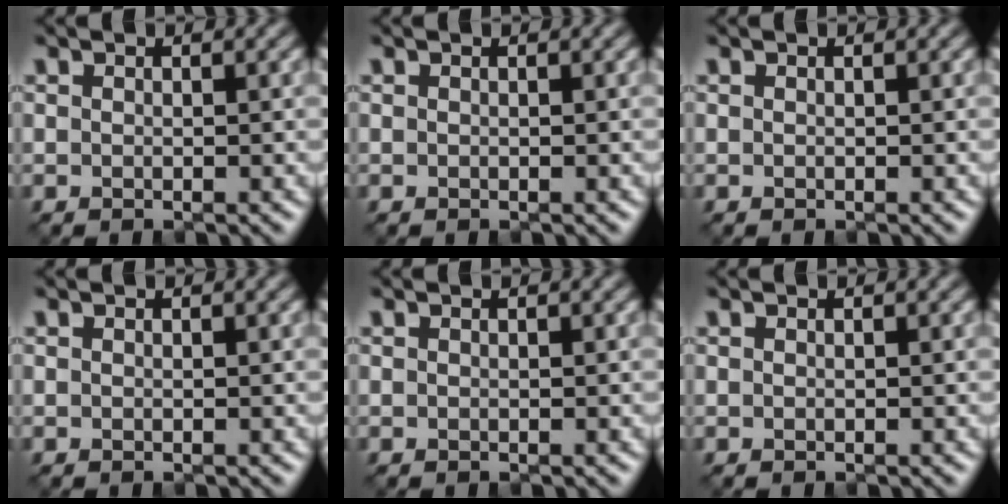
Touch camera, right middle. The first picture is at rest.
{"total": 0.0}
{"total": 0.0}
{"total": 0.0}
{"total": 0.0}
{"total": 0.0}